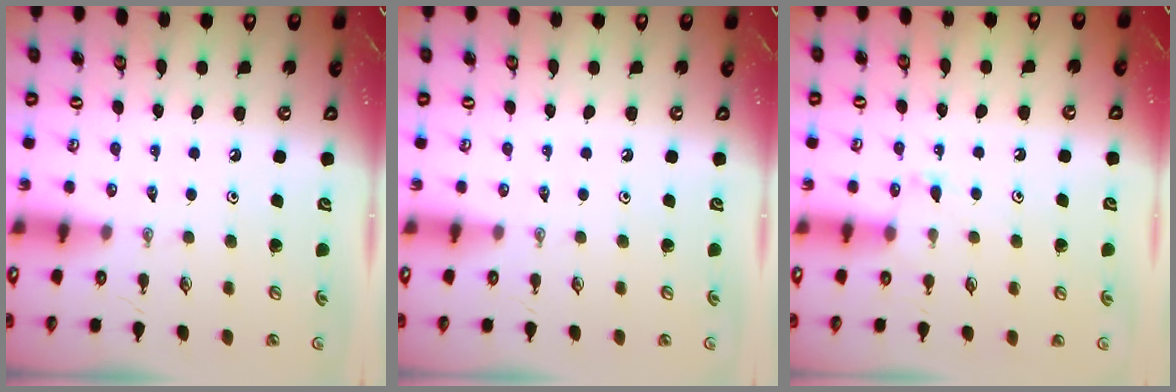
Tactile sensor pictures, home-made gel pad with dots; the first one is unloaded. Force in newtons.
{"total": 0.0}
{"total": 6.4, "press": 6.3, "slide": 0.6}